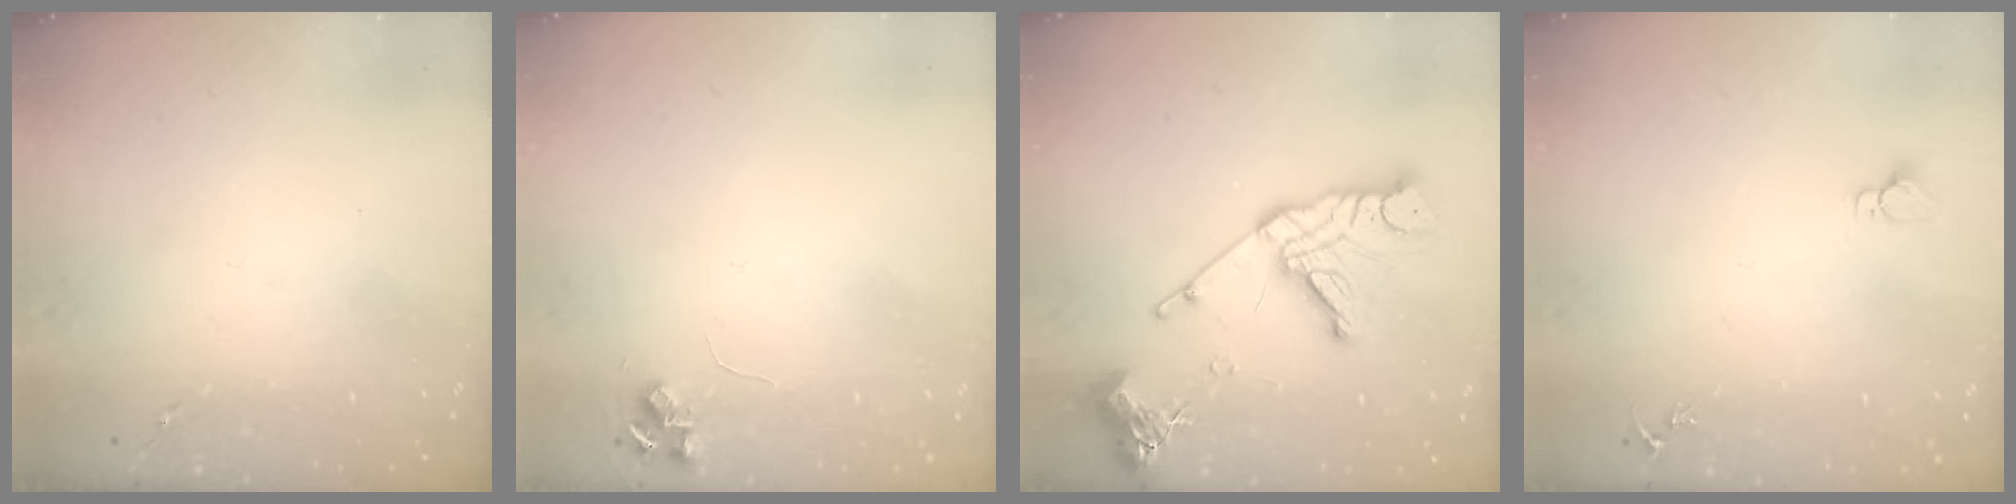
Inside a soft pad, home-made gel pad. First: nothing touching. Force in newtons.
{"total": 5.8, "press": 5.8, "slide": 0.8}
{"total": 17.2, "press": 17.1, "slide": 1.8}
{"total": 2.8, "press": 2.8, "slide": 0.2}